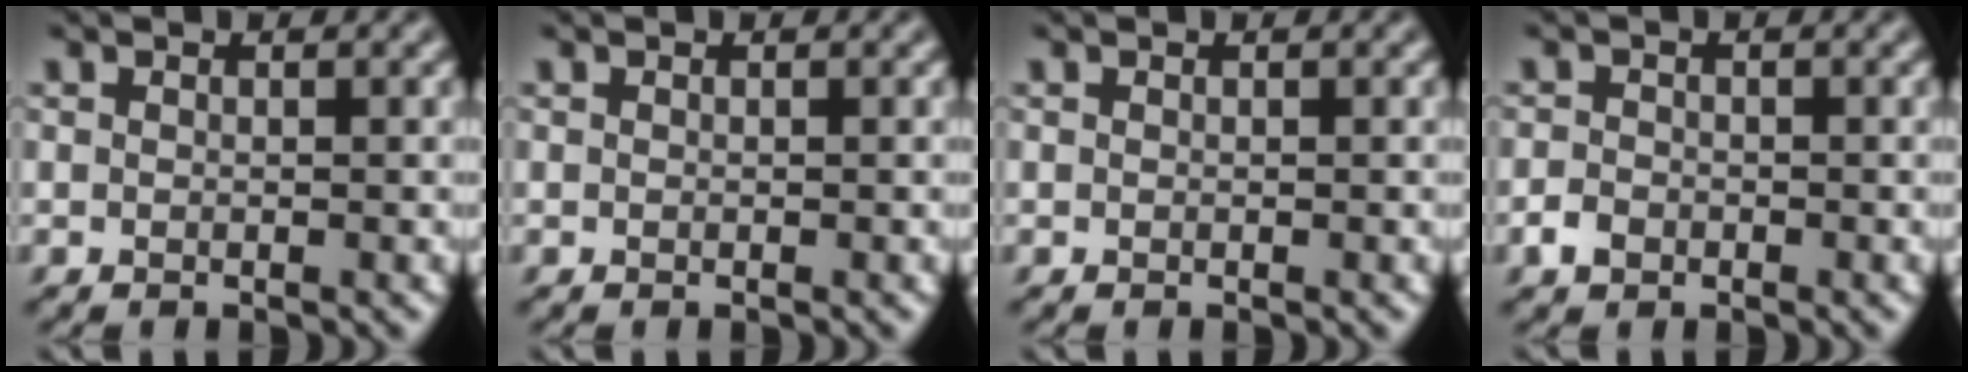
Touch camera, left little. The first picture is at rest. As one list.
[{"total": 0.0}, {"total": 0.0}, {"total": 1.5, "force": [-0.9, 1.1, 0.6], "torque": [-0.009, 0.001, -0.022]}]